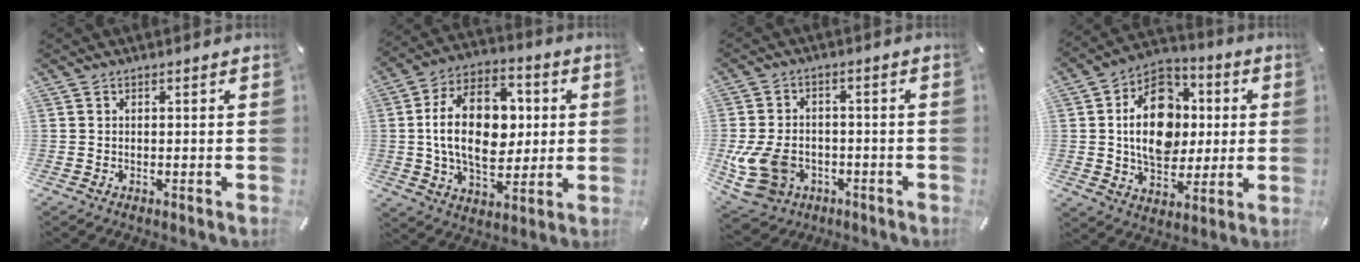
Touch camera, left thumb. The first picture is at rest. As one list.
[{"total": 20.0, "force": [1.1, 13.1, 15.1], "torque": [-0.287, 0.010, 0.014]}, {"total": 12.4, "force": [-3.6, 9.5, 7.0], "torque": [-0.161, 0.013, -0.062]}, {"total": 17.2, "force": [0.8, 13.0, 11.3], "torque": [-0.196, 0.013, 0.014]}]